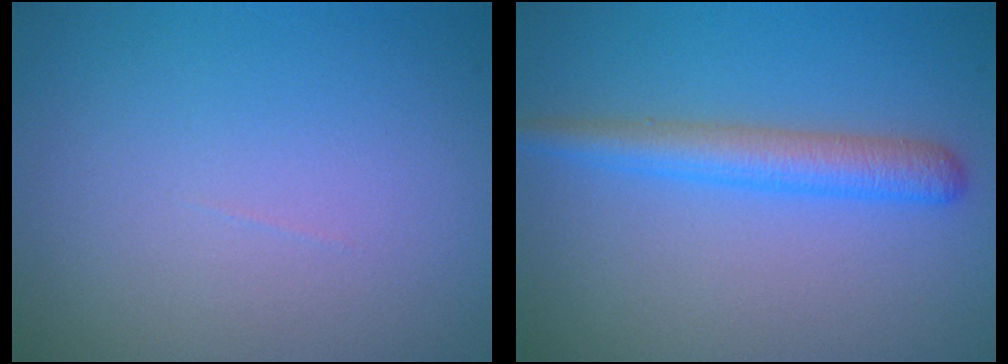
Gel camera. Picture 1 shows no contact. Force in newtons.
{"total": 3.3, "press": 3.3, "slide": 0.1}